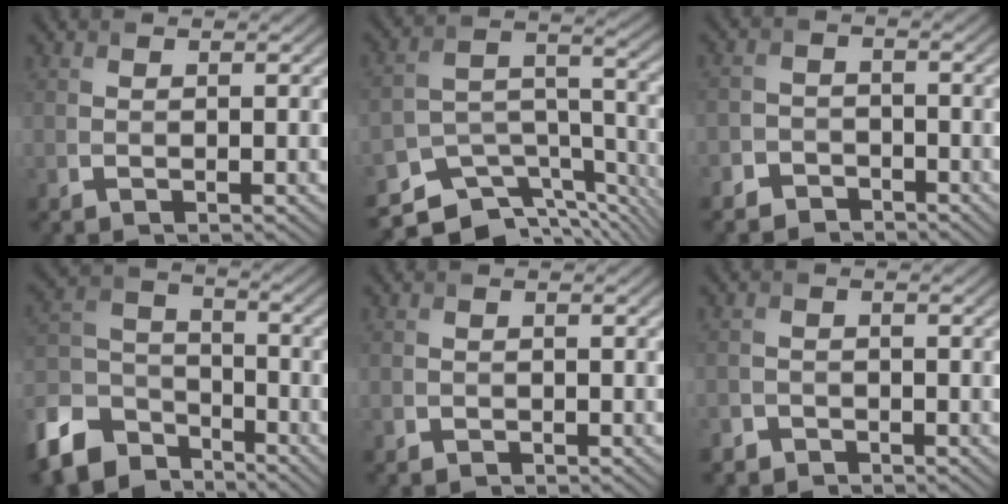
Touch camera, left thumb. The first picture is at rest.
{"total": 10.9, "force": [-8.7, 4.6, 4.6], "torque": [-0.108, -0.013, -0.135]}
{"total": 3.4, "force": [-2.6, 2.2, 0.3], "torque": [0.006, 0.005, -0.058]}
{"total": 13.0, "force": [-8.4, 8.1, 5.7], "torque": [-0.177, -0.023, -0.171]}
{"total": 0.8, "force": [-0.6, 0.5, -0.1], "torque": [0.006, -0.002, -0.014]}
{"total": 2.1, "force": [-1.8, 1.1, 0.1], "torque": [0.004, 0.001, -0.041]}